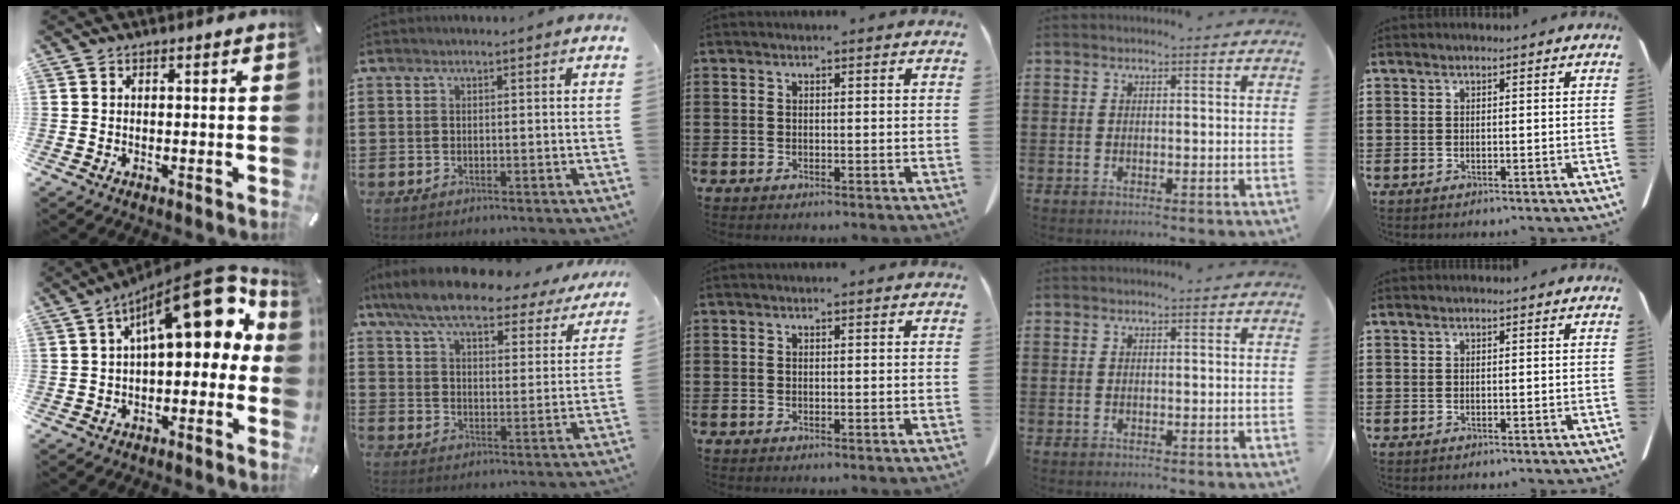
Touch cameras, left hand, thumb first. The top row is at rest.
{"thumb": {"total": 17.9, "force": [7.3, 7.6, 14.4], "torque": [-0.202, -0.051, 0.119]}, "index": {"total": 9.1, "force": [8.0, 1.5, 4.1], "torque": [-0.114, -0.039, 0.140]}}